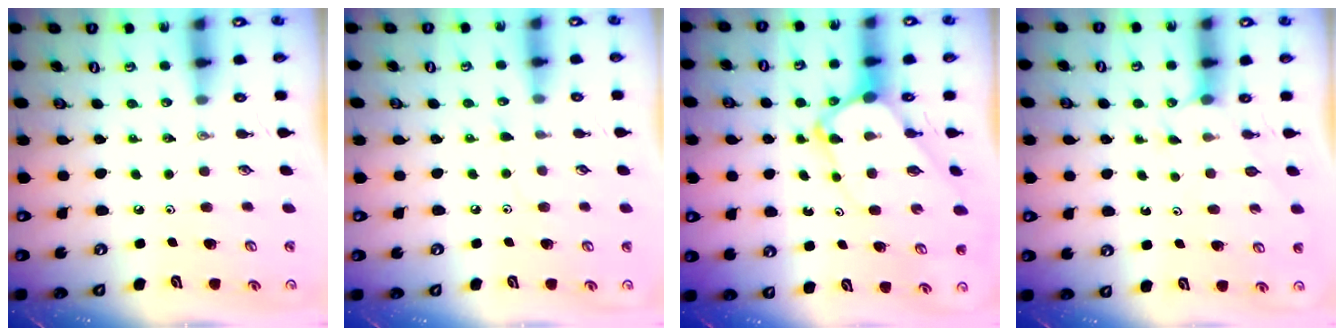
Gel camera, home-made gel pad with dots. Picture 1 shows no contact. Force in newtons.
{"total": 3.9, "press": 3.9, "slide": 0.6}
{"total": 5.8, "press": 5.8, "slide": 0.5}
{"total": 3.7, "press": 3.7, "slide": 0.4}